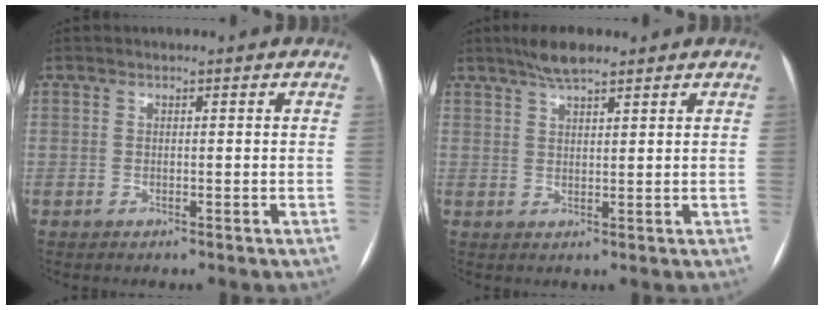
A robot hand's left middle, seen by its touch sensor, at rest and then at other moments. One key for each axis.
{"total": 4.5, "fx": 3.5, "fy": 0.8, "fz": 2.7, "tx": -0.054, "ty": 0.010, "tz": 0.063}